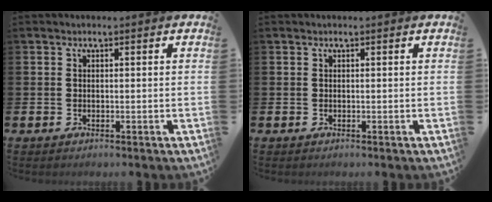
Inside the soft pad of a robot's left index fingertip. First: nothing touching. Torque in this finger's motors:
{"motor_torque": [-0.03, 0.11, 0.00, 0.00]}